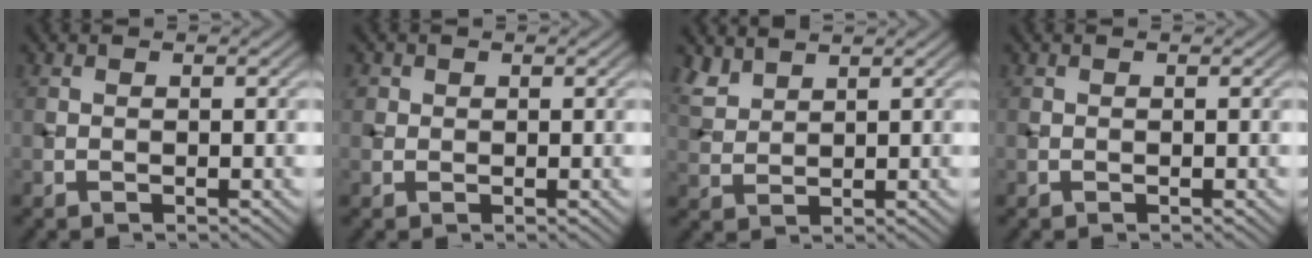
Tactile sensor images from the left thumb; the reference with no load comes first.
{"total": 1.2, "force": [0.4, 1.1, 0.3], "torque": [-0.004, -0.002, 0.006]}
{"total": 3.2, "force": [2.7, 1.1, 1.4], "torque": [-0.039, 0.003, 0.065]}
{"total": 0.0}